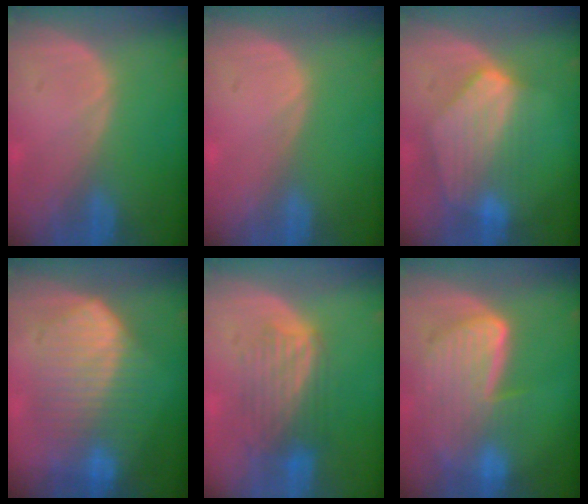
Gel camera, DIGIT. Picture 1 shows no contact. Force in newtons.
{"total": 0.0}
{"total": 8.1, "press": 7.7, "slide": 2.5}
{"total": 10.5, "press": 10.5, "slide": 0.6}
{"total": 6.4, "press": 6.4, "slide": 0.6}
{"total": 9.1, "press": 8.0, "slide": 4.5}